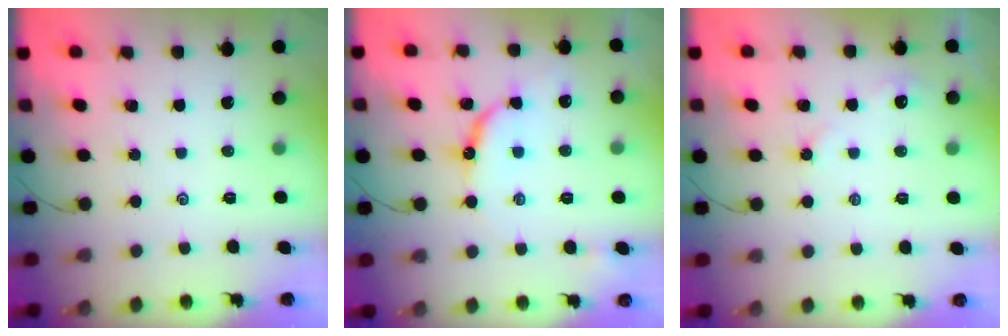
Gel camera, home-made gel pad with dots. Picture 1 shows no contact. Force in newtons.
{"total": 9.4, "press": 9.4, "slide": 0.9}
{"total": 4.0, "press": 4.0, "slide": 0.4}